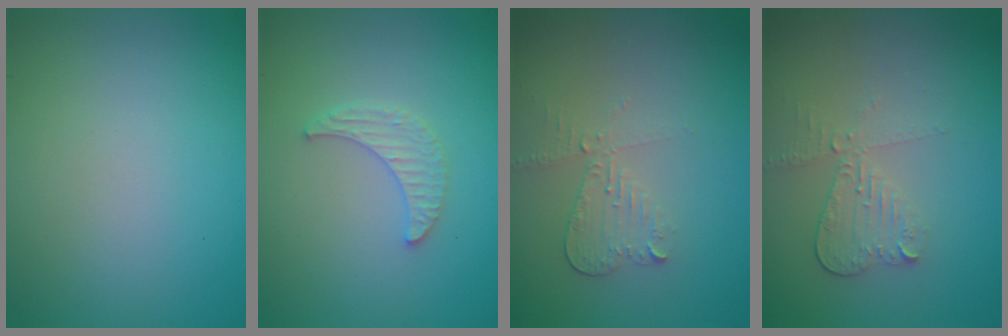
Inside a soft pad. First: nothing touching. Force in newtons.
{"total": 2.0, "press": 1.9, "slide": 0.5}
{"total": 2.1, "press": 2.1, "slide": 0.4}
{"total": 2.3, "press": 2.1, "slide": 0.8}